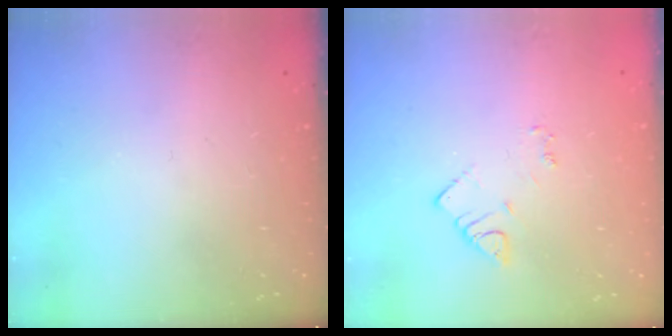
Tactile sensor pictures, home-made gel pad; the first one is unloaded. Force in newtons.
{"total": 2.9, "press": 2.9, "slide": 0.3}